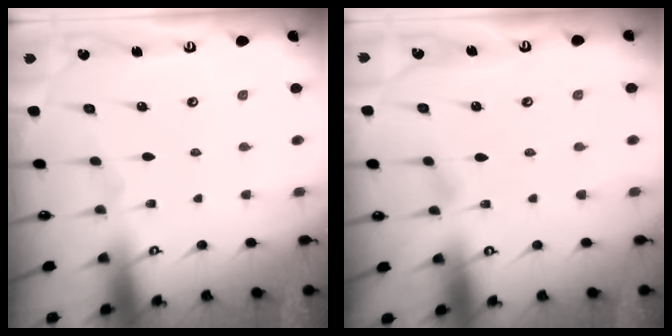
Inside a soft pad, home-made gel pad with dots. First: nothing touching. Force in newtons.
{"total": 0.9, "press": 0.9, "slide": 0.1}